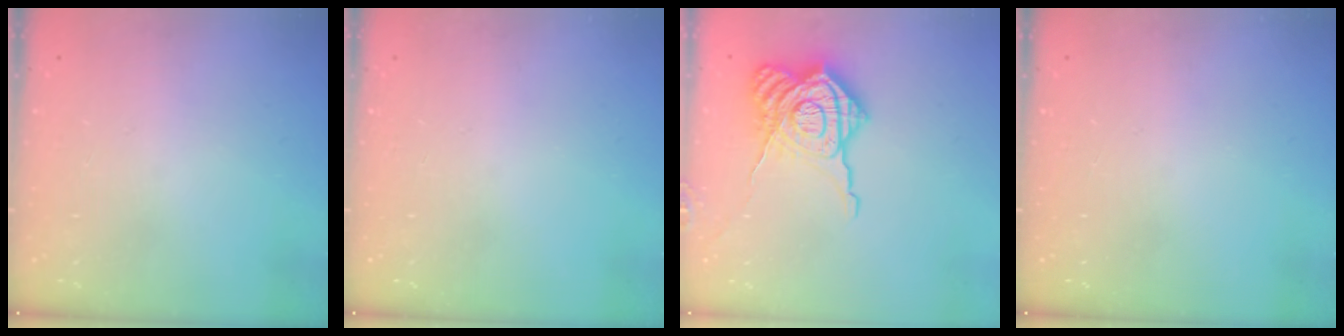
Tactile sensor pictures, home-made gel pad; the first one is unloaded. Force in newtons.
{"total": 0.0}
{"total": 17.6, "press": 17.5, "slide": 1.3}
{"total": 0.0}